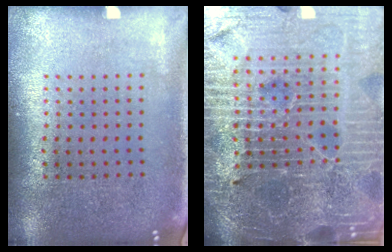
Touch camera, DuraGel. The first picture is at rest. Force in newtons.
{"total": 6.6, "press": 5.8, "slide": 3.0}